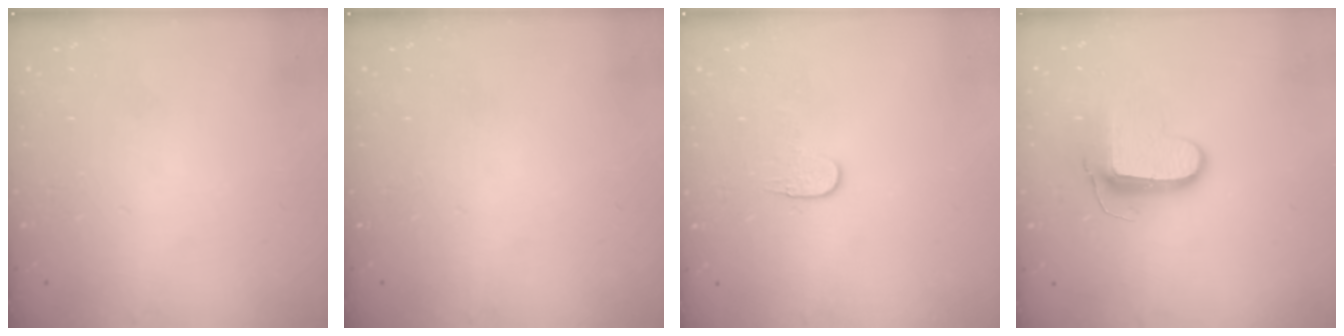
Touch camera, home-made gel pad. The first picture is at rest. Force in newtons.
{"total": 0.0}
{"total": 3.8, "press": 3.8, "slide": 0.4}
{"total": 9.7, "press": 9.7, "slide": 0.9}